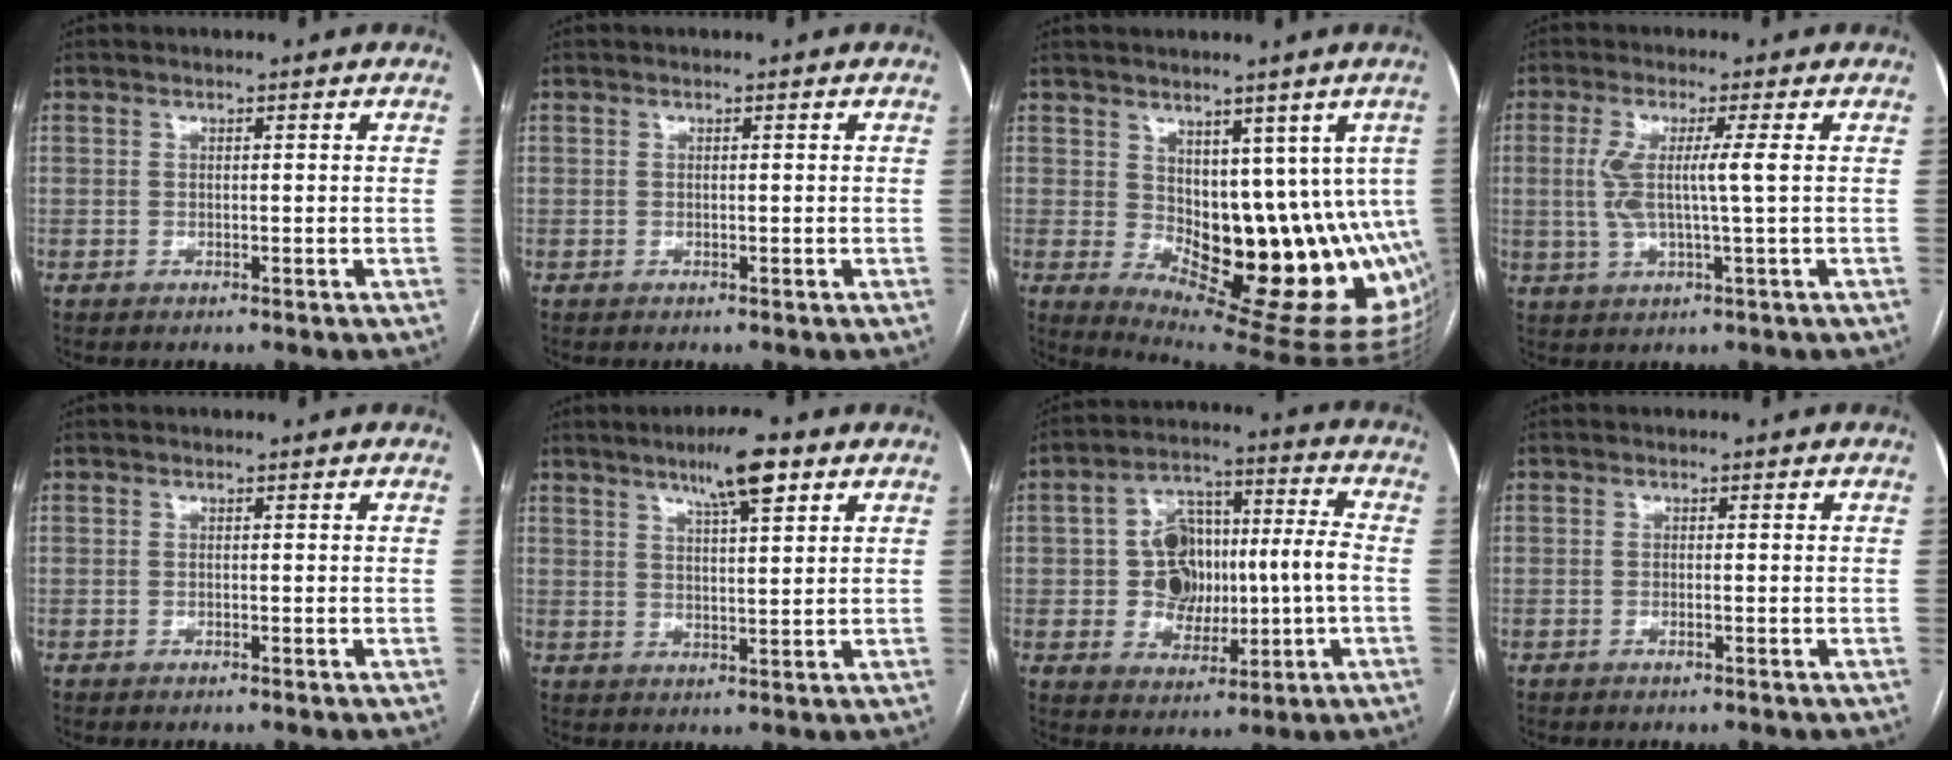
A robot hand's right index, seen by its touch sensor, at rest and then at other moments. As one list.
[{"total": 0.0}, {"total": 17.4, "force": [0.3, 7.3, 15.8], "torque": [-0.158, -0.005, 0.025]}, {"total": 6.2, "force": [0.6, -0.1, 6.2], "torque": [-0.130, 0.000, 0.012]}, {"total": 0.0}, {"total": 7.0, "force": [4.3, 0.9, 5.4], "torque": [-0.094, 0.006, 0.070]}, {"total": 13.1, "force": [-1.0, 6.5, 11.4], "torque": [-0.193, 0.041, -0.001]}, {"total": 0.6, "force": [-0.3, 0.0, 0.5], "torque": [-0.012, -0.001, -0.005]}]